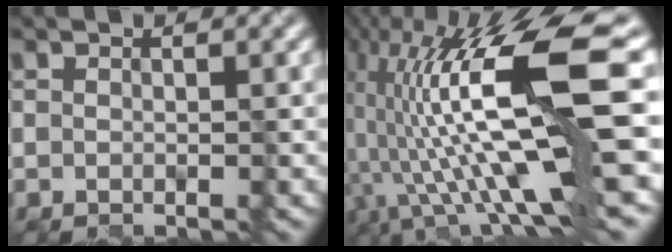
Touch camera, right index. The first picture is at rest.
{"total": 15.4, "force": [0.2, 3.5, 15.0], "torque": [-0.279, 0.012, 0.014]}